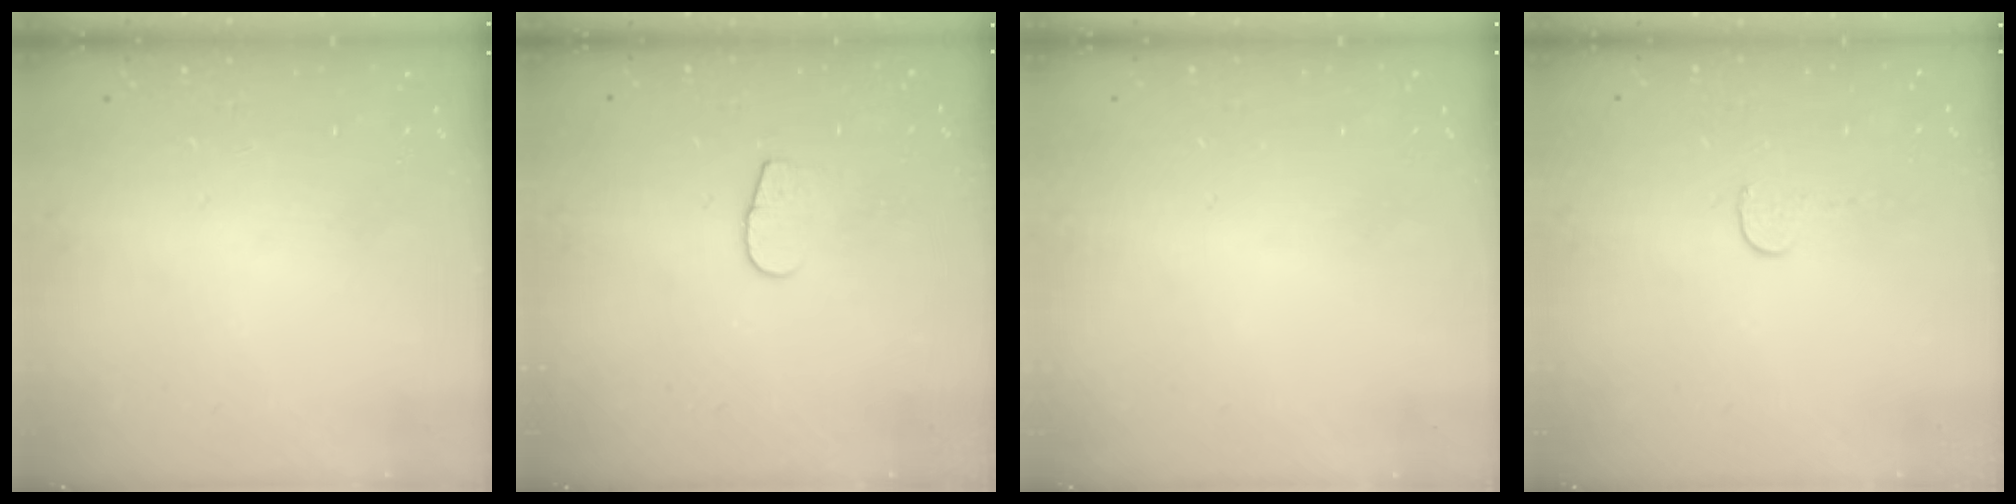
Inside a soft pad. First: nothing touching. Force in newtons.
{"total": 7.3, "press": 7.3, "slide": 0.5}
{"total": 0.6, "press": 0.6, "slide": 0.2}
{"total": 3.7, "press": 3.7, "slide": 0.3}